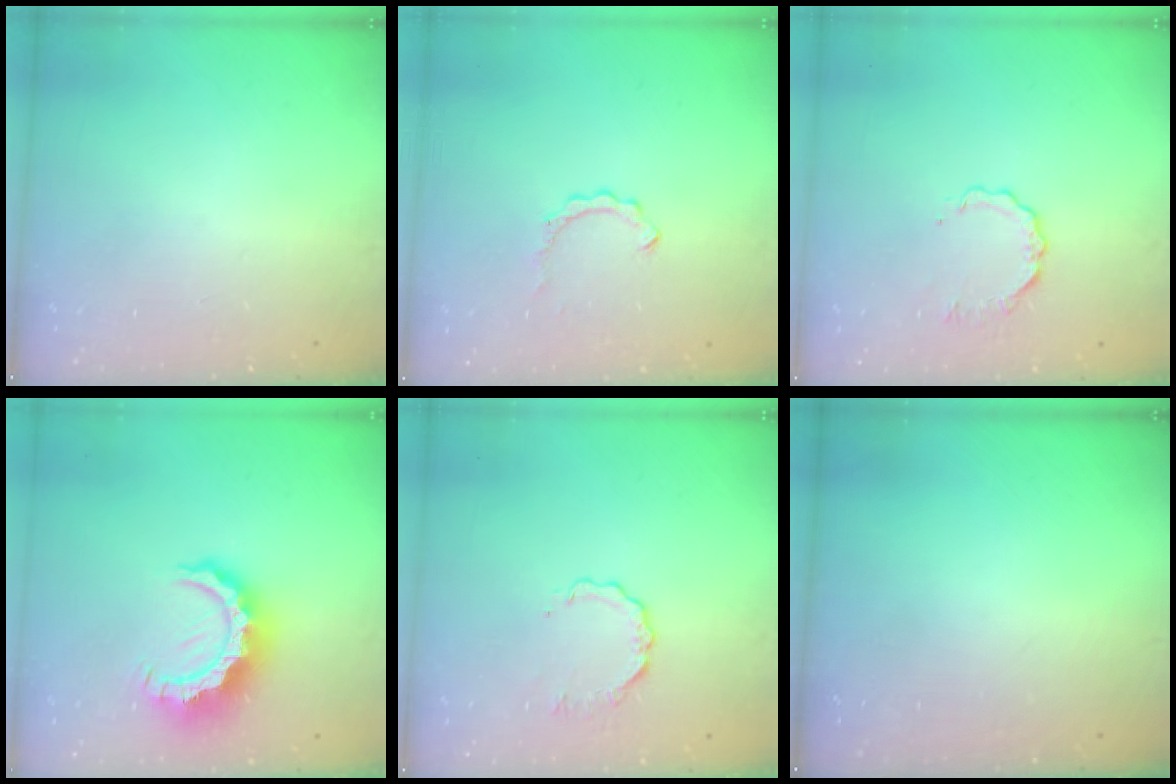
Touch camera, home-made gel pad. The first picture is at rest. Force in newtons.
{"total": 2.7, "press": 2.6, "slide": 0.3}
{"total": 2.9, "press": 2.9, "slide": 0.3}
{"total": 11.8, "press": 11.8, "slide": 0.9}
{"total": 2.9, "press": 2.9, "slide": 0.3}
{"total": 0.0}